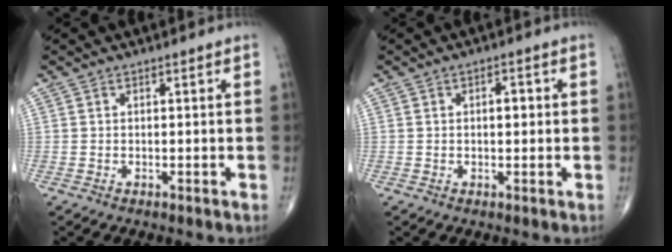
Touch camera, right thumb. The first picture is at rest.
{"total": 2.6, "force": [0.3, 1.3, 2.2], "torque": [-0.027, 0.004, 0.003]}